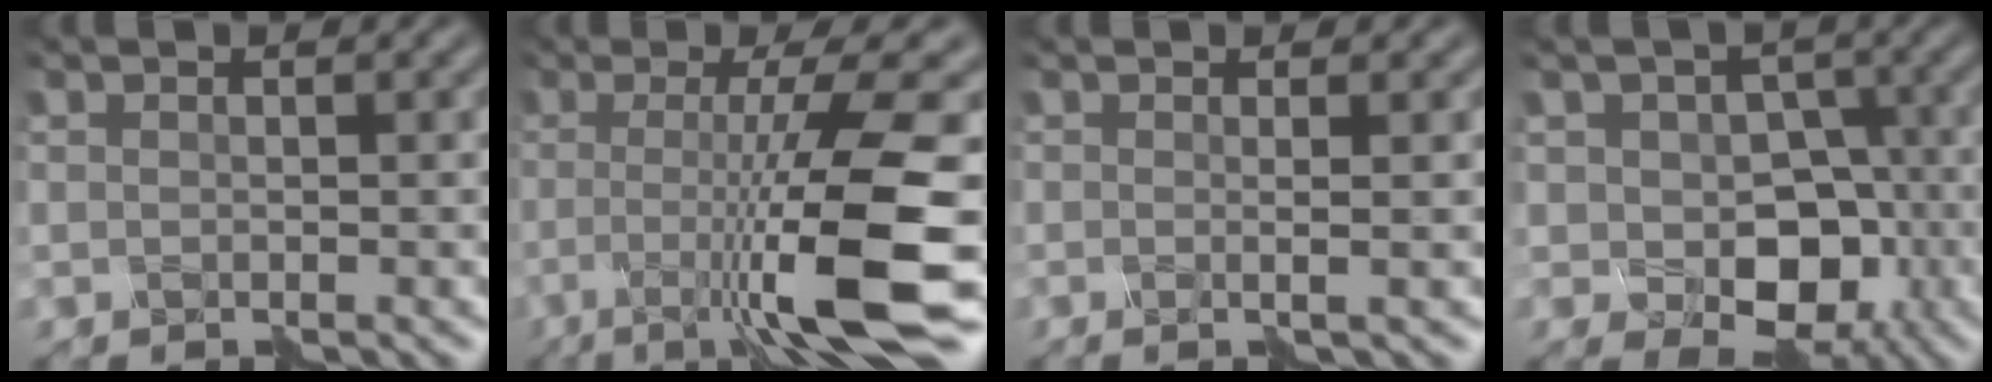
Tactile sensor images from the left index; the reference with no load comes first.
{"total": 10.9, "force": [-2.3, 1.6, 10.5], "torque": [-0.129, -0.012, -0.046]}
{"total": 1.2, "force": [0.1, 0.4, 1.1], "torque": [-0.013, 0.006, -0.018]}
{"total": 5.9, "force": [-1.8, 4.5, 3.3], "torque": [-0.045, -0.008, -0.031]}